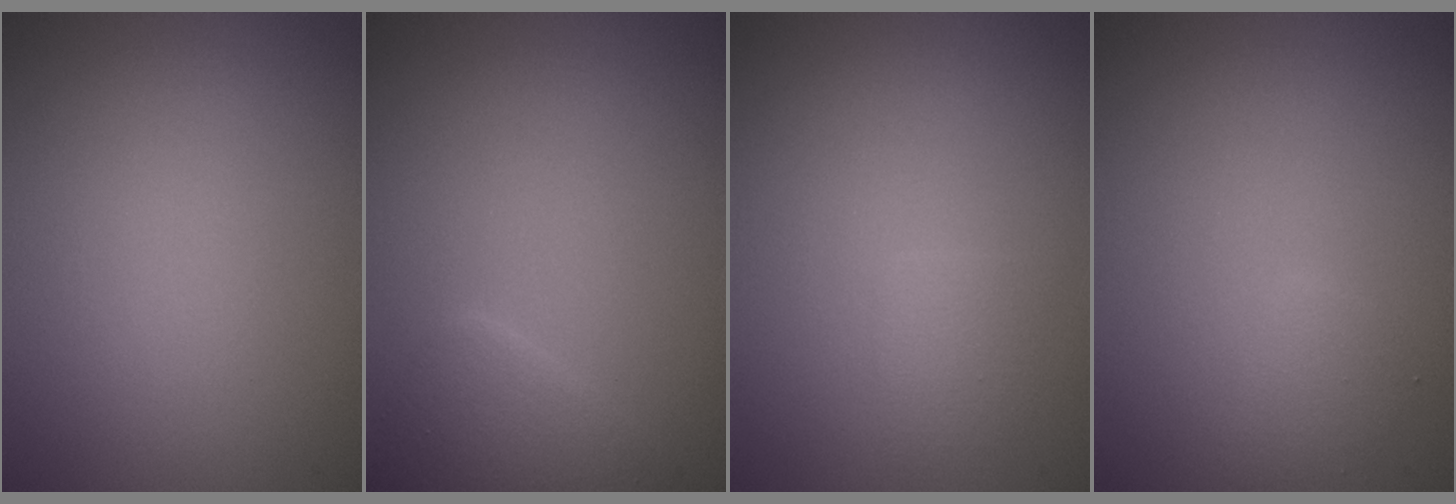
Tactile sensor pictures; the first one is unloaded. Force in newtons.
{"total": 2.3, "press": 2.3, "slide": 0.0}
{"total": 1.2, "press": 1.2, "slide": 0.1}
{"total": 1.2, "press": 1.2, "slide": 0.0}